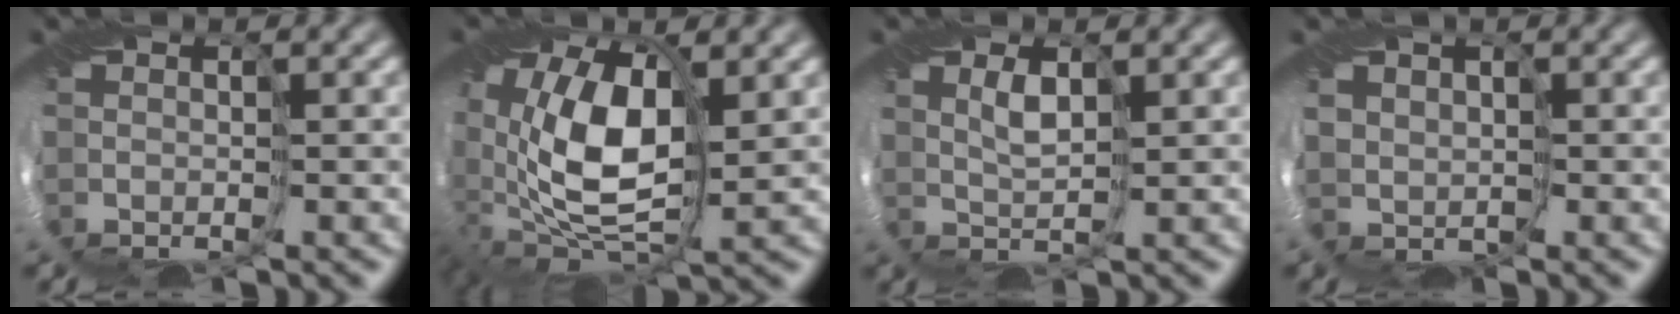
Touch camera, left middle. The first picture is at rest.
{"total": 13.9, "force": [0.5, 8.9, 10.7], "torque": [-0.226, -0.035, 0.026]}
{"total": 1.3, "force": [0.4, 0.6, 1.1], "torque": [-0.025, 0.001, 0.008]}
{"total": 2.0, "force": [0.5, 1.9, 0.6], "torque": [-0.015, -0.004, 0.007]}